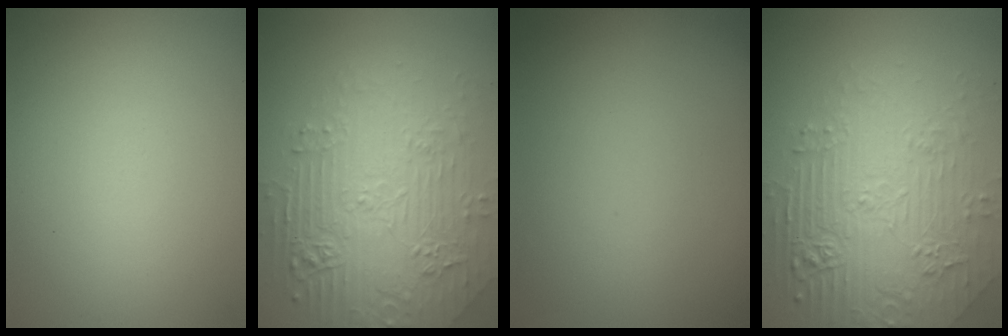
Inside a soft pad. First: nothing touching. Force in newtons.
{"total": 7.5, "press": 5.5, "slide": 5.1}
{"total": 0.0}
{"total": 8.1, "press": 5.8, "slide": 5.7}